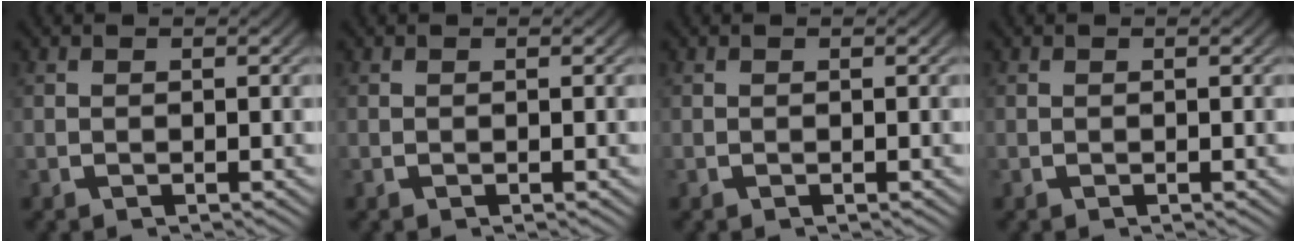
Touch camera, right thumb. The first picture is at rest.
{"total": 0.0}
{"total": 0.0}
{"total": 0.0}